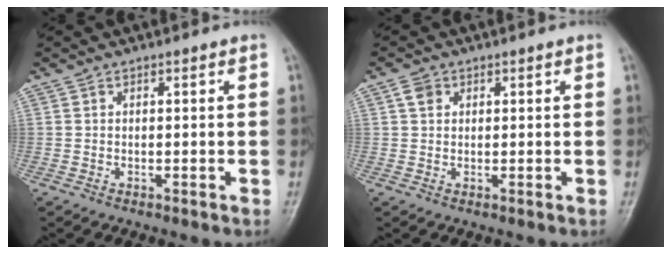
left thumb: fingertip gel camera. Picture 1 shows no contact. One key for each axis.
{"total": 2.2, "fx": 0.9, "fy": 1.7, "fz": 1.0, "tx": -0.013, "ty": 0.003, "tz": 0.013}